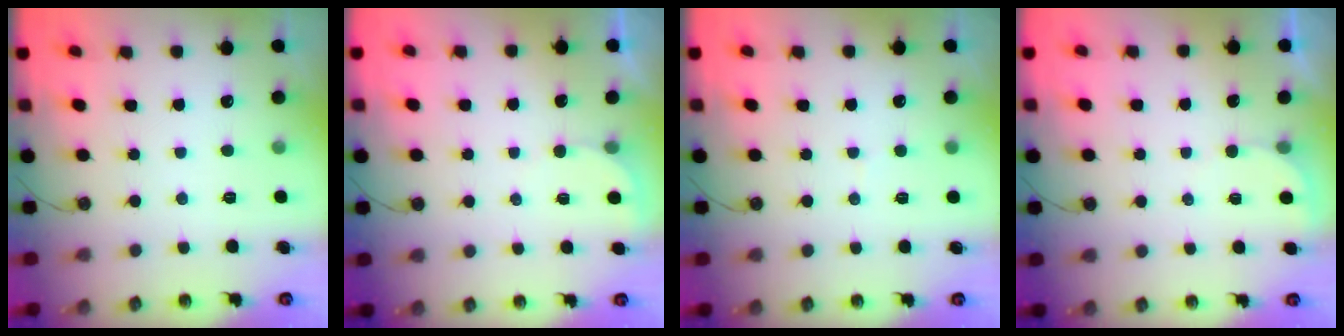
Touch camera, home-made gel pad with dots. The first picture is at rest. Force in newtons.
{"total": 1.6, "press": 1.6, "slide": 0.0}
{"total": 3.5, "press": 3.5, "slide": 0.5}
{"total": 1.6, "press": 1.6, "slide": 0.0}